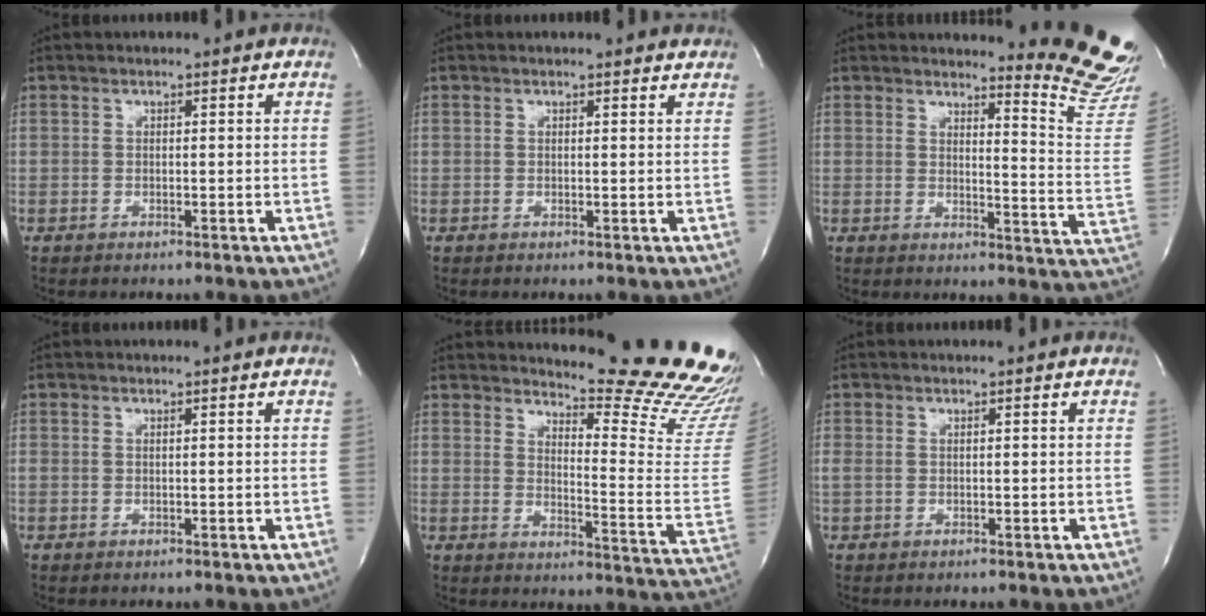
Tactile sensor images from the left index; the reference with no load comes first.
{"total": 3.2, "force": [3.0, 0.7, 0.8], "torque": [-0.015, 0.002, 0.022]}
{"total": 11.9, "force": [11.6, -1.6, 2.4], "torque": [-0.023, -0.144, 0.117]}
{"total": 0.0}
{"total": 20.4, "force": [19.2, 0.7, 6.8], "torque": [-0.091, -0.157, 0.219]}
{"total": 0.7, "force": [0.2, 0.1, 0.6], "torque": [-0.029, 0.015, 0.008]}